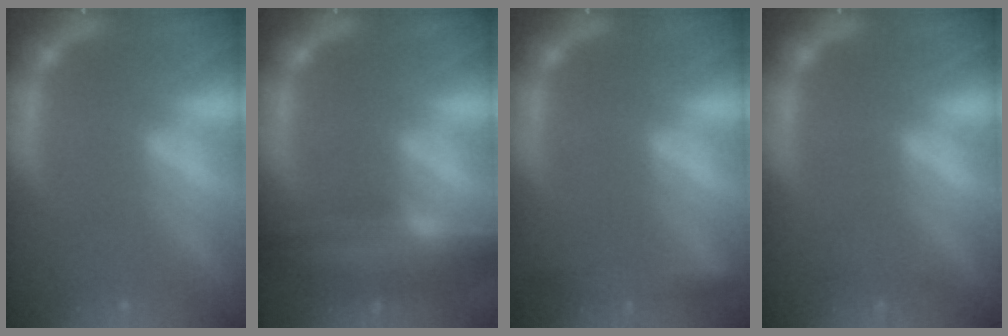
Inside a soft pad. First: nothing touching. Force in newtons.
{"total": 9.5}
{"total": 2.9}
{"total": 0.9}